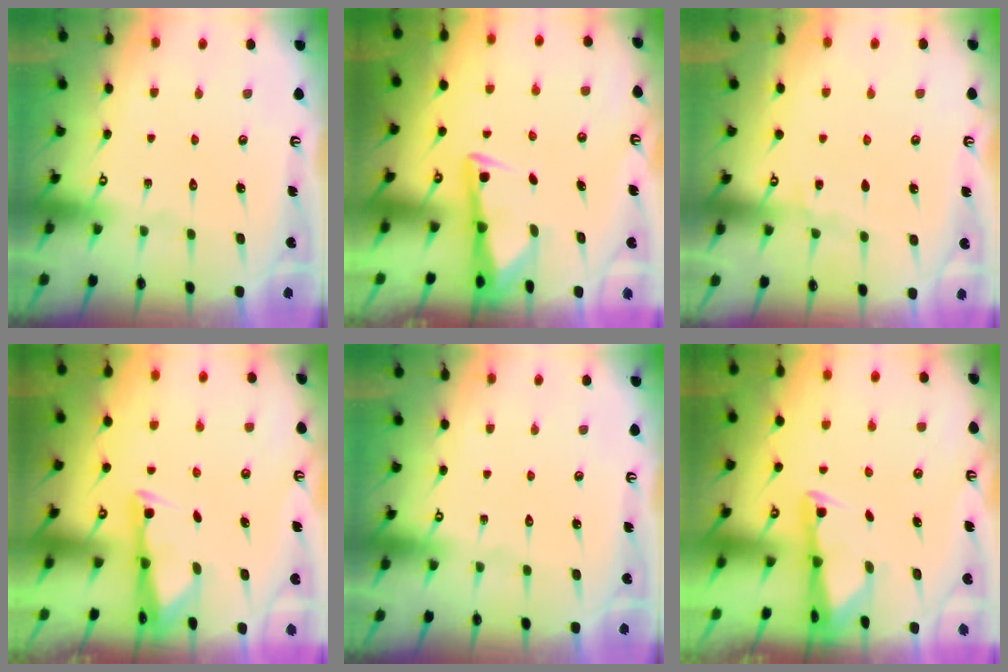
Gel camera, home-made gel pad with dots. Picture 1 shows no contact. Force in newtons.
{"total": 2.9, "press": 2.9, "slide": 0.4}
{"total": 5.0, "press": 5.0, "slide": 0.6}
{"total": 2.6, "press": 2.6, "slide": 0.4}
{"total": 0.0}
{"total": 2.1, "press": 2.1, "slide": 0.3}